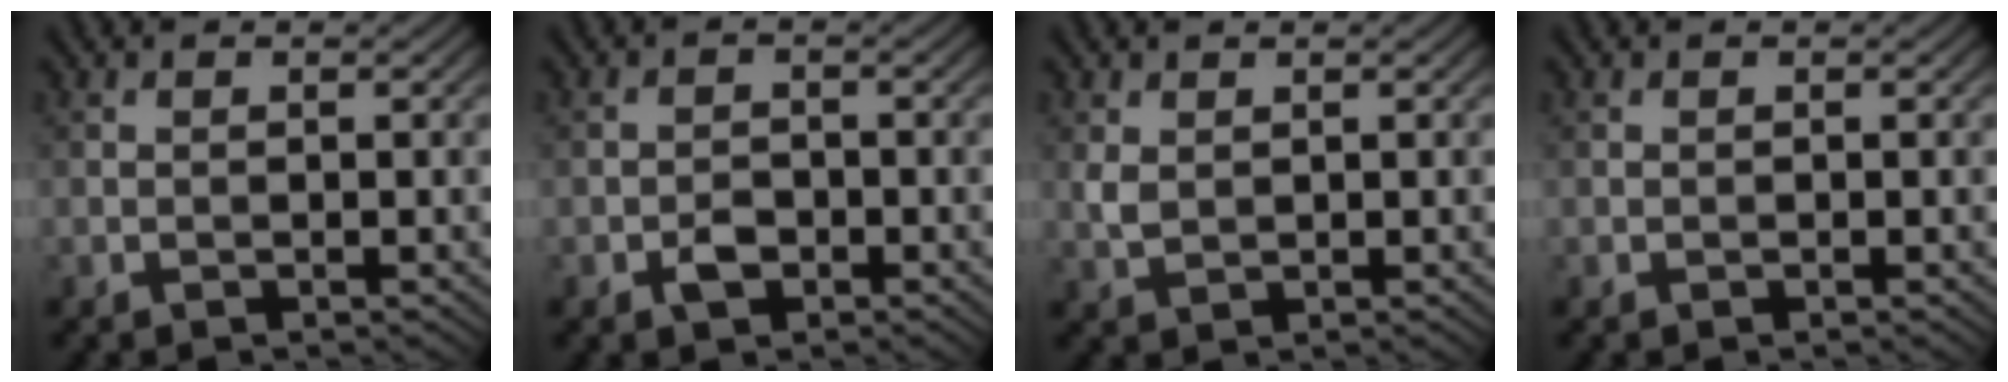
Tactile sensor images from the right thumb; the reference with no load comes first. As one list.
[{"total": 2.3, "force": [-1.3, 1.4, 1.2], "torque": [-0.023, -0.001, -0.027]}, {"total": 1.9, "force": [0.7, 1.2, 1.2], "torque": [-0.036, -0.001, 0.017]}, {"total": 0.0}]